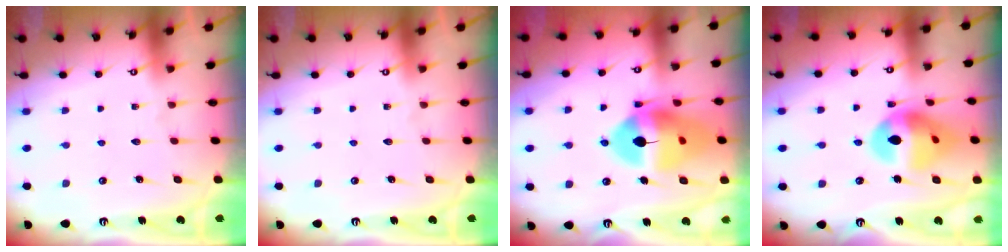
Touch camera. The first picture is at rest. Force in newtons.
{"total": 0.0}
{"total": 17.3, "press": 17.2, "slide": 1.7}
{"total": 15.3, "press": 15.3, "slide": 1.3}